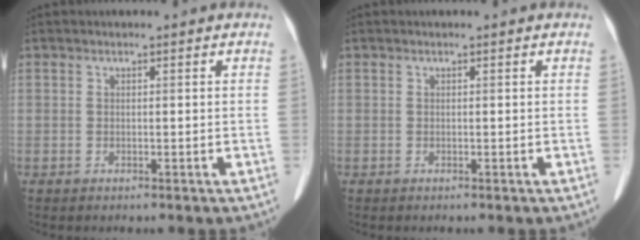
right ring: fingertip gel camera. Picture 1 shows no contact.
{"total": 0.0}